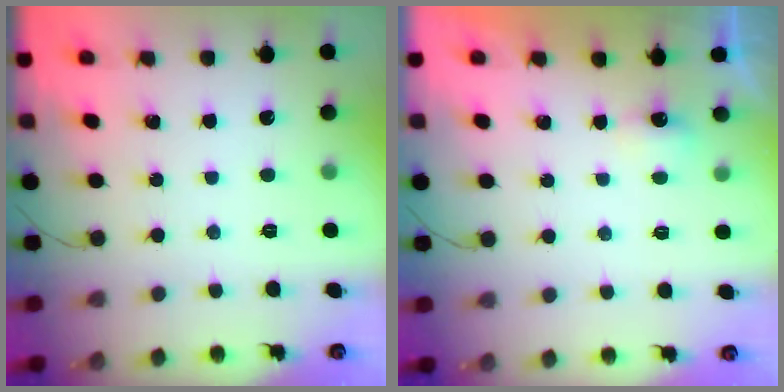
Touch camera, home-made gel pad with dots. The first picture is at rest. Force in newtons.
{"total": 2.4, "press": 2.3, "slide": 0.6}